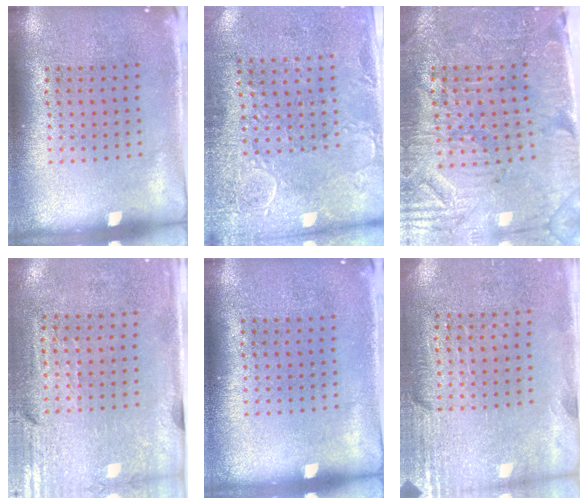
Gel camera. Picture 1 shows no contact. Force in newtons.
{"total": 2.9, "press": 2.3, "slide": 1.8}
{"total": 3.8, "press": 3.5, "slide": 1.5}
{"total": 3.0, "press": 2.5, "slide": 1.6}
{"total": 0.0}
{"total": 2.8, "press": 2.4, "slide": 1.4}